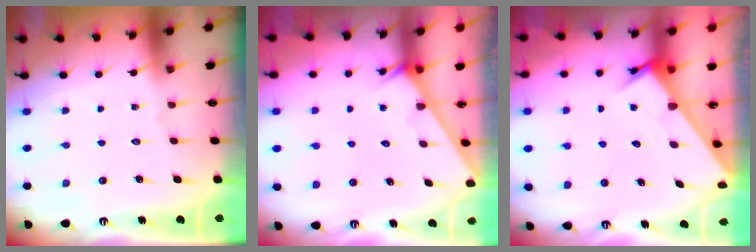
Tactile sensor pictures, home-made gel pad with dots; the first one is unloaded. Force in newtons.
{"total": 1.8, "press": 1.8, "slide": 0.1}
{"total": 3.4, "press": 3.4, "slide": 0.0}